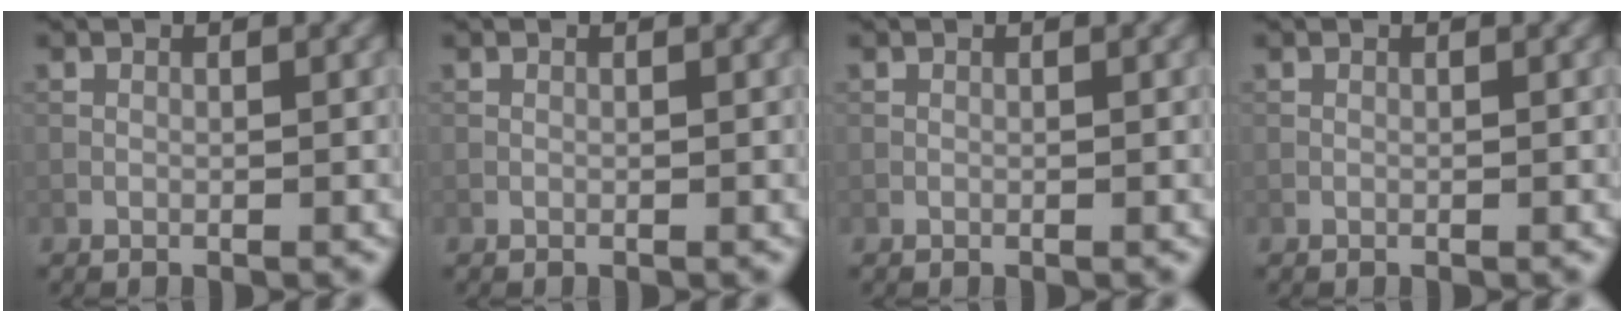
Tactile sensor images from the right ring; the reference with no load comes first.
{"total": 0.0}
{"total": 0.0}
{"total": 0.0}